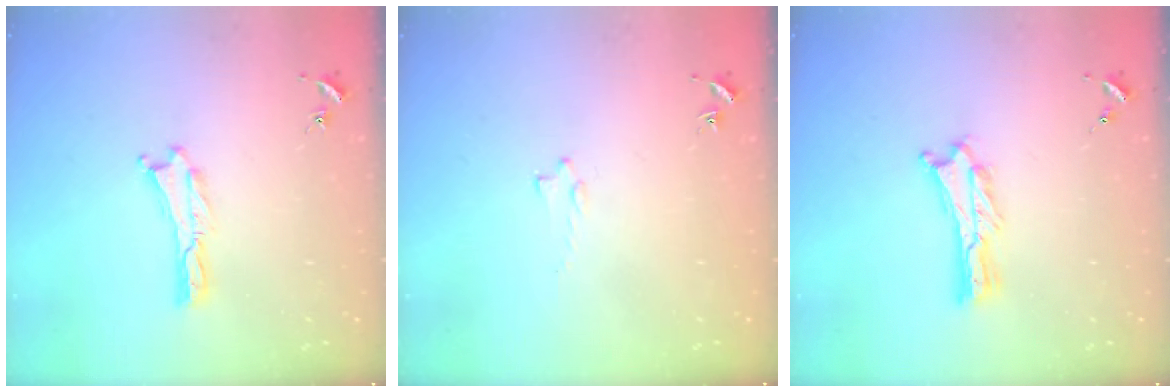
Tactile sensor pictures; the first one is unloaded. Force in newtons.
{"total": 0.8, "press": 0.7, "slide": 0.2}
{"total": 1.3, "press": 1.3, "slide": 0.3}